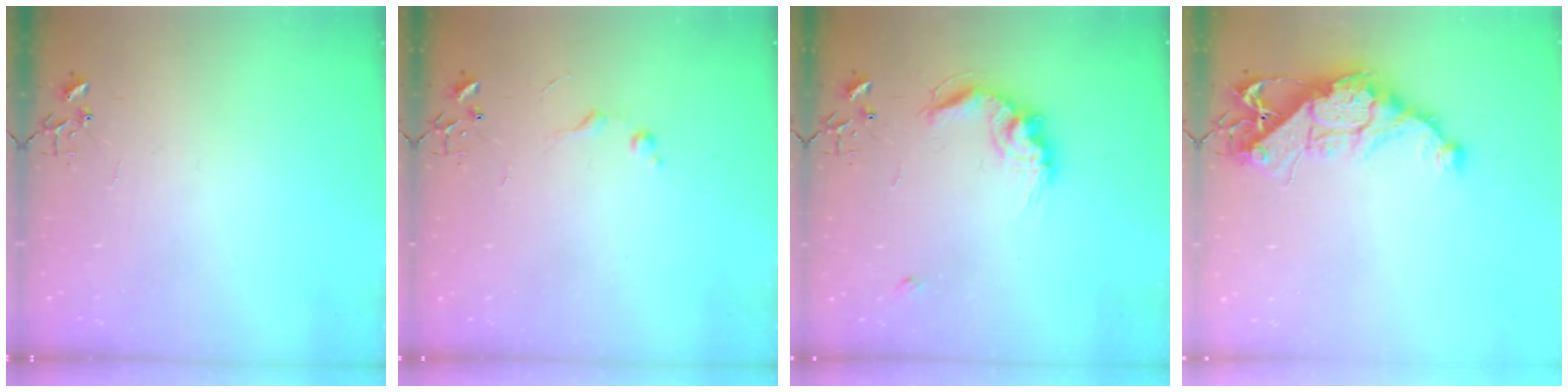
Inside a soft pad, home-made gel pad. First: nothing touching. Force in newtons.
{"total": 6.8, "press": 6.7, "slide": 0.8}
{"total": 12.6, "press": 12.6, "slide": 0.4}
{"total": 13.4, "press": 13.4, "slide": 1.1}